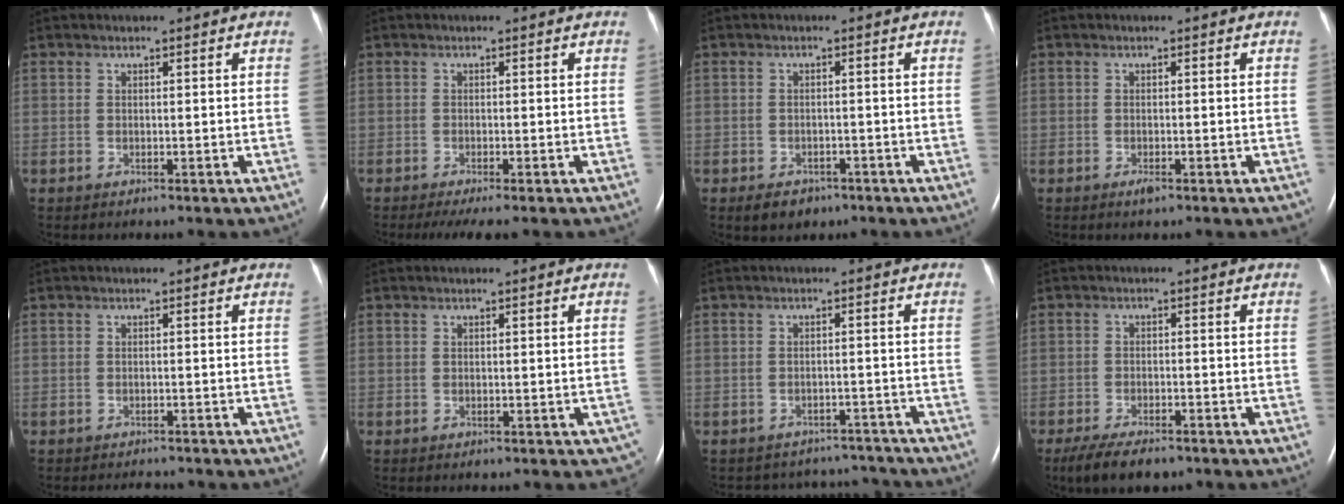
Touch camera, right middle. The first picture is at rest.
{"total": 4.5, "force": [-3.5, 0.5, 2.9], "torque": [-0.044, -0.012, -0.050]}
{"total": 3.5, "force": [-2.3, 2.4, 1.2], "torque": [-0.021, 0.002, -0.025]}
{"total": 1.4, "force": [-0.9, 0.4, 1.0], "torque": [-0.018, -0.002, -0.011]}
{"total": 3.5, "force": [-3.2, 1.0, 1.0], "torque": [-0.014, -0.004, -0.037]}
{"total": 1.4, "force": [-0.8, 0.9, 0.6], "torque": [0.004, 0.002, -0.007]}
{"total": 8.6, "force": [-8.2, 2.8, -0.4], "torque": [0.003, 0.027, -0.092]}
{"total": 7.4, "force": [-5.7, 2.4, 4.0], "torque": [-0.071, -0.011, -0.088]}